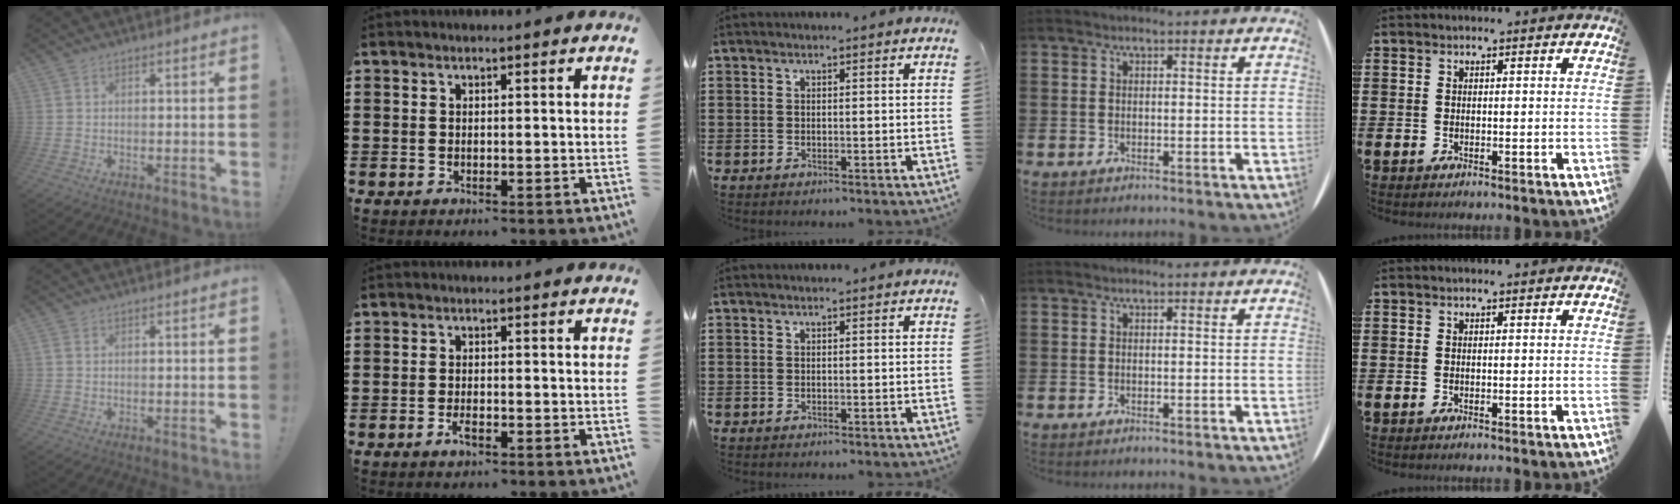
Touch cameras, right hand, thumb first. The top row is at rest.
{"thumb": {"total": 1.0, "force": [0.3, 0.8, 0.5], "torque": [-0.011, 0.004, 0.005]}, "index": {"total": 2.0, "force": [-1.0, 0.7, 1.6], "torque": [-0.035, -0.004, -0.020]}}